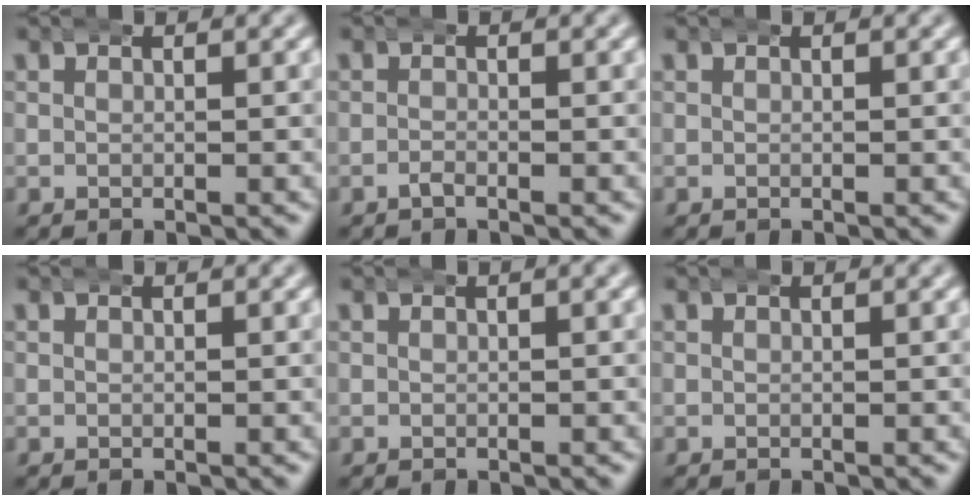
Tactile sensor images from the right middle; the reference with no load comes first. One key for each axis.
{"total": 0.7, "fx": -0.6, "fy": 0.1, "fz": 0.3, "tx": -0.005, "ty": -0.001, "tz": -0.016}
{"total": 0.0}
{"total": 0.0}
{"total": 0.0}
{"total": 0.0}